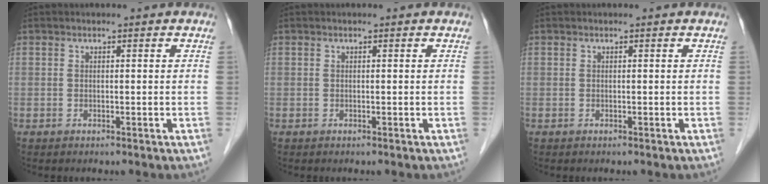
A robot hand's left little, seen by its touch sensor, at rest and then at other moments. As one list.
[{"total": 0.0}, {"total": 0.0}]